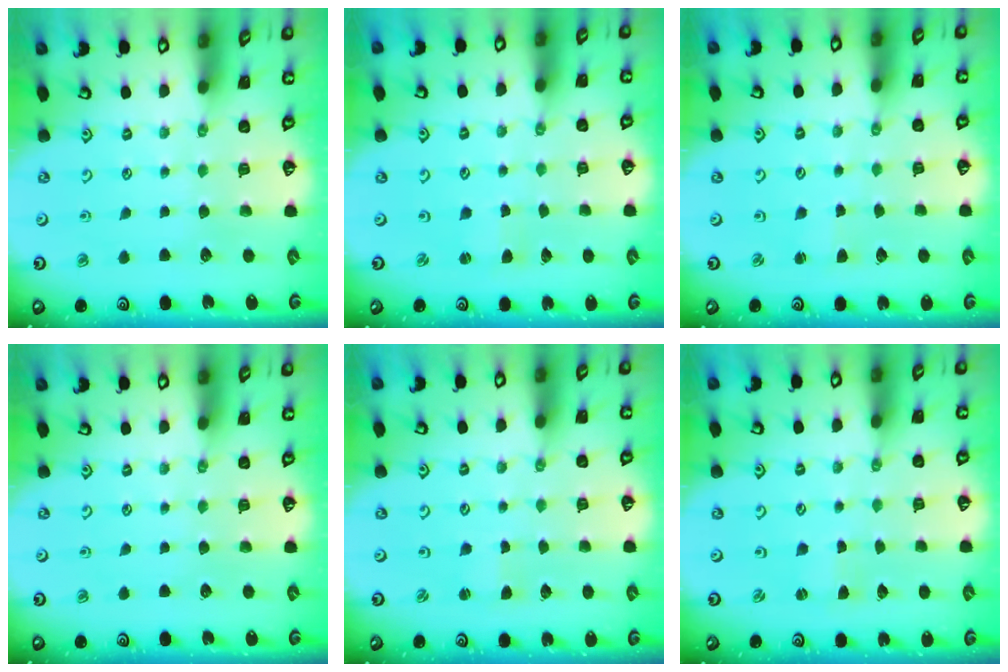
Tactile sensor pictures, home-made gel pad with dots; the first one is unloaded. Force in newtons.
{"total": 2.0, "press": 2.0, "slide": 0.4}
{"total": 2.2, "press": 2.2, "slide": 0.3}
{"total": 0.0}
{"total": 1.6, "press": 1.6, "slide": 0.3}
{"total": 1.3, "press": 1.2, "slide": 0.2}